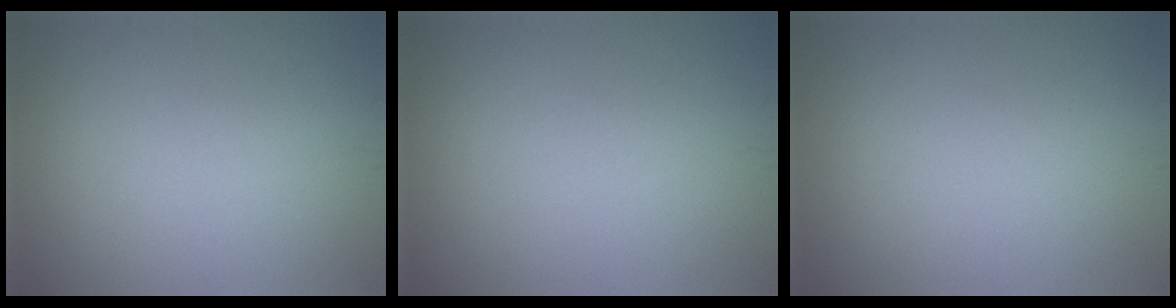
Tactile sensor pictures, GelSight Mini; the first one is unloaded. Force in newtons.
{"total": 0.0}
{"total": 0.0}